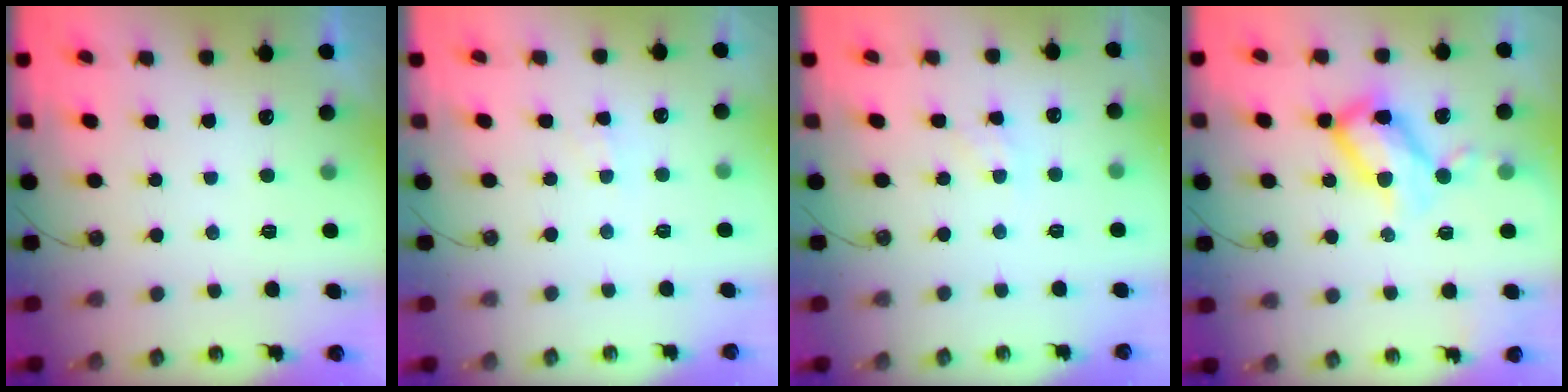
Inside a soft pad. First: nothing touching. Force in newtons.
{"total": 3.0, "press": 2.9, "slide": 0.5}
{"total": 2.8, "press": 2.8, "slide": 0.5}
{"total": 14.0, "press": 13.9, "slide": 1.1}